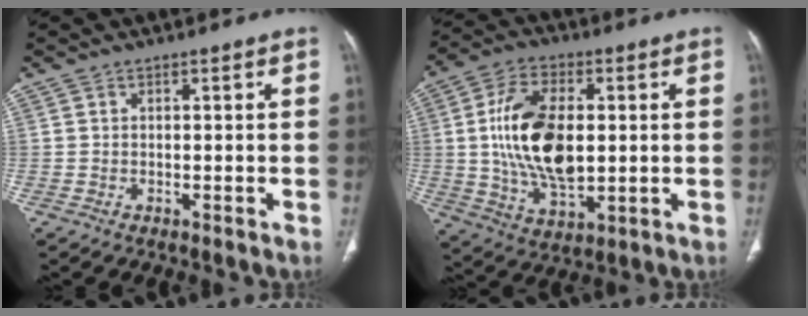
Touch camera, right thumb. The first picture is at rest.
{"total": 17.1, "force": [1.2, 9.2, 14.4], "torque": [-0.264, -0.006, 0.028]}